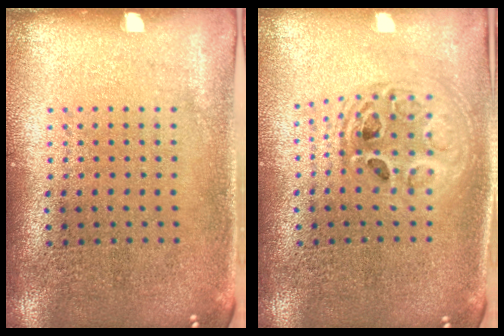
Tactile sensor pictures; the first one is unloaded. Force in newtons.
{"total": 1.7, "press": 1.4, "slide": 0.9}